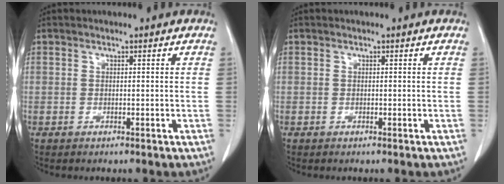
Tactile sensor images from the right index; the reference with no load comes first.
{"total": 0.0}